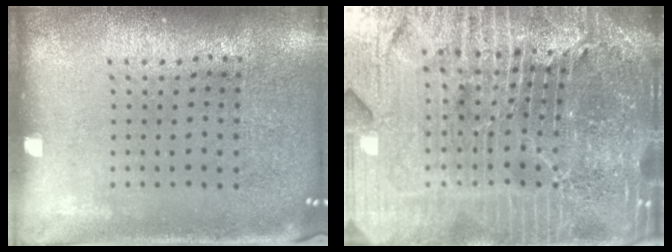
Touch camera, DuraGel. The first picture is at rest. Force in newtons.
{"total": 7.1, "press": 6.2, "slide": 3.5}